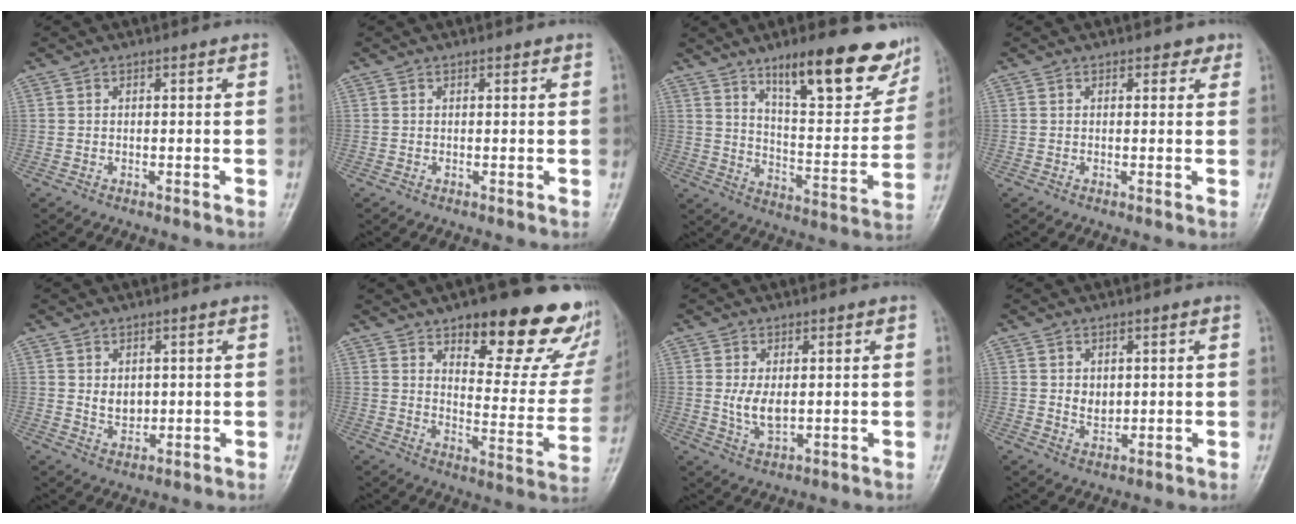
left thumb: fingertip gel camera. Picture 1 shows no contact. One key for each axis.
{"total": 0.5, "fx": 0.4, "fy": 0.3, "fz": 0.3, "tx": -0.003, "ty": -0.002, "tz": 0.002}
{"total": 20.1, "fx": 13.2, "fy": 6.1, "fz": 14.0, "tx": -0.149, "ty": -0.072, "tz": 0.201}
{"total": 1.7, "fx": 1.1, "fy": 1.1, "fz": 0.7, "tx": 0.008, "ty": -0.003, "tz": 0.008}
{"total": 3.5, "fx": 0.8, "fy": 2.6, "fz": 2.1, "tx": -0.021, "ty": -0.010, "tz": 0.020}
{"total": 24.8, "fx": 15.4, "fy": 9.3, "fz": 17.1, "tx": -0.171, "ty": -0.083, "tz": 0.206}
{"total": 4.5, "fx": 0.5, "fy": 2.5, "fz": 3.7, "tx": -0.069, "ty": -0.013, "tz": 0.016}
{"total": 3.1, "fx": 0.7, "fy": 2.4, "fz": 1.9, "tx": -0.019, "ty": -0.009, "tz": 0.018}